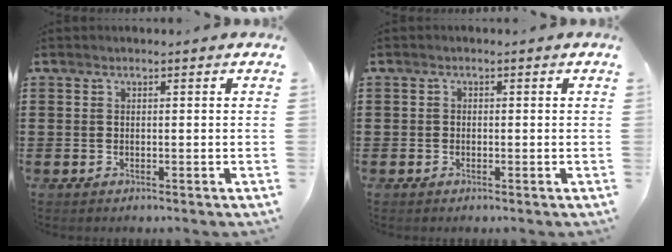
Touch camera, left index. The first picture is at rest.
{"total": 0.8, "force": [-0.5, 0.6, 0.1], "torque": [-0.004, 0.001, -0.010]}